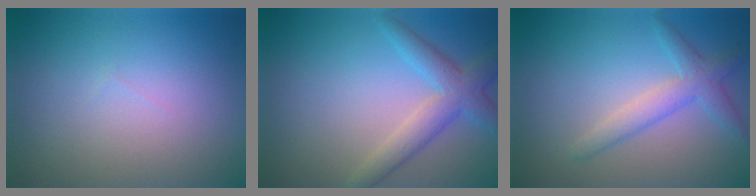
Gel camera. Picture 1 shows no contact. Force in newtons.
{"total": 3.9, "press": 3.9, "slide": 0.1}
{"total": 3.0, "press": 3.0, "slide": 0.1}